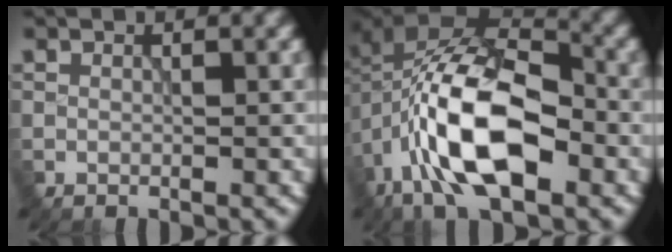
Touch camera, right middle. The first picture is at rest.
{"total": 14.3, "force": [-3.9, 7.6, 11.5], "torque": [-0.213, 0.000, -0.079]}